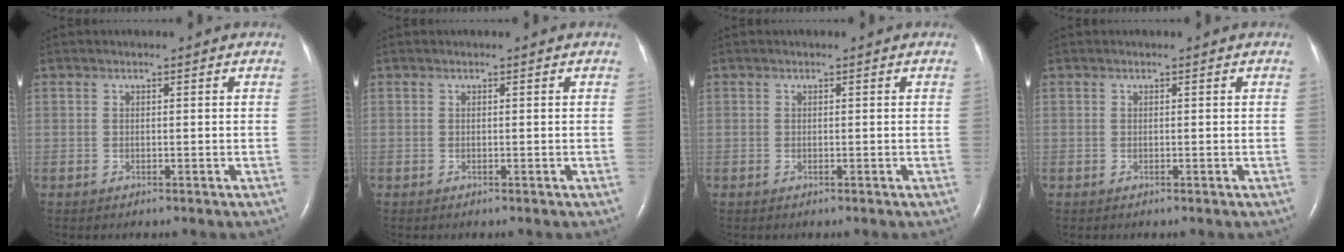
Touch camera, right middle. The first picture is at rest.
{"total": 0.0}
{"total": 0.0}
{"total": 0.0}